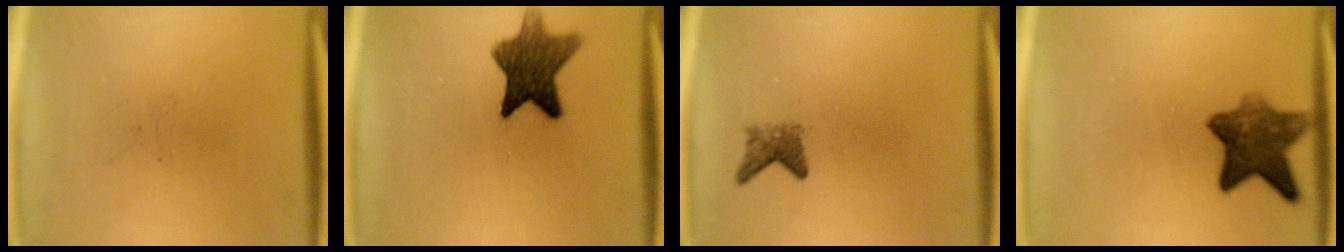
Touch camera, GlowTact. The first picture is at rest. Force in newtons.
{"total": 9.9}
{"total": 2.1}
{"total": 8.2}